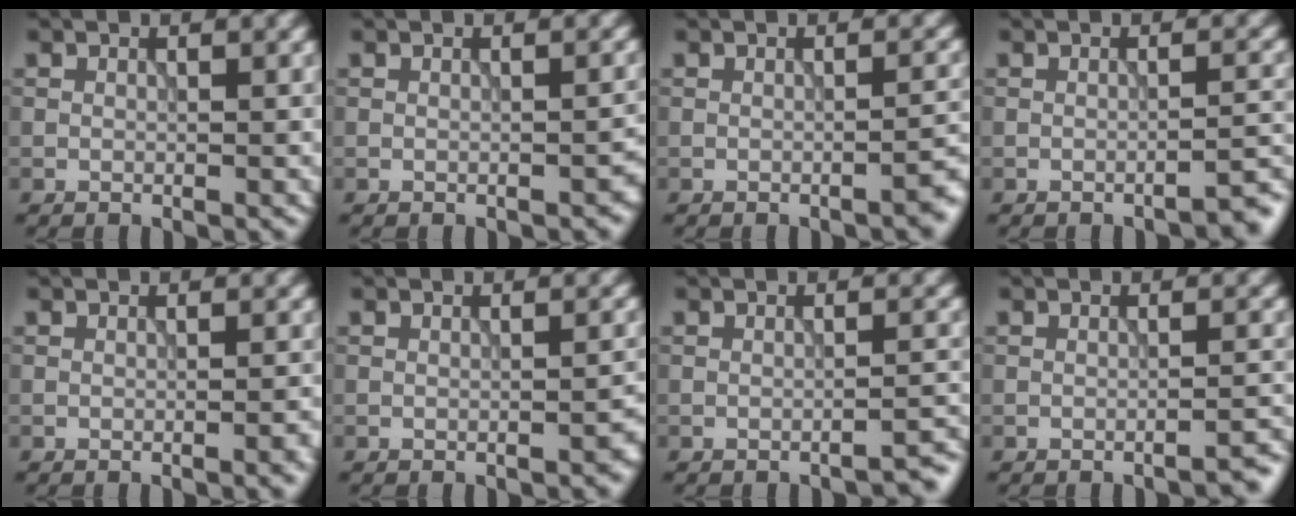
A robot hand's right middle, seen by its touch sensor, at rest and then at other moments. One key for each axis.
{"total": 0.9, "fx": -0.7, "fy": 0.3, "fz": 0.5, "tx": -0.008, "ty": 0.001, "tz": -0.008}
{"total": 1.7, "fx": -1.1, "fy": 0.3, "fz": 1.3, "tx": -0.010, "ty": 0.009, "tz": -0.018}
{"total": 2.4, "fx": -2.0, "fy": 0.3, "fz": 1.2, "tx": -0.001, "ty": 0.013, "tz": -0.035}
{"total": 1.1, "fx": -0.5, "fy": 0.2, "fz": 1.0, "tx": -0.009, "ty": 0.002, "tz": -0.008}
{"total": 1.1, "fx": -0.8, "fy": 0.2, "fz": 0.8, "tx": -0.011, "ty": 0.004, "tz": -0.010}
{"total": 2.0, "fx": -1.8, "fy": 0.2, "fz": 0.7, "tx": 0.005, "ty": 0.011, "tz": -0.029}
{"total": 1.9, "fx": -1.7, "fy": 0.3, "fz": 0.9, "tx": 0.002, "ty": 0.010, "tz": -0.028}